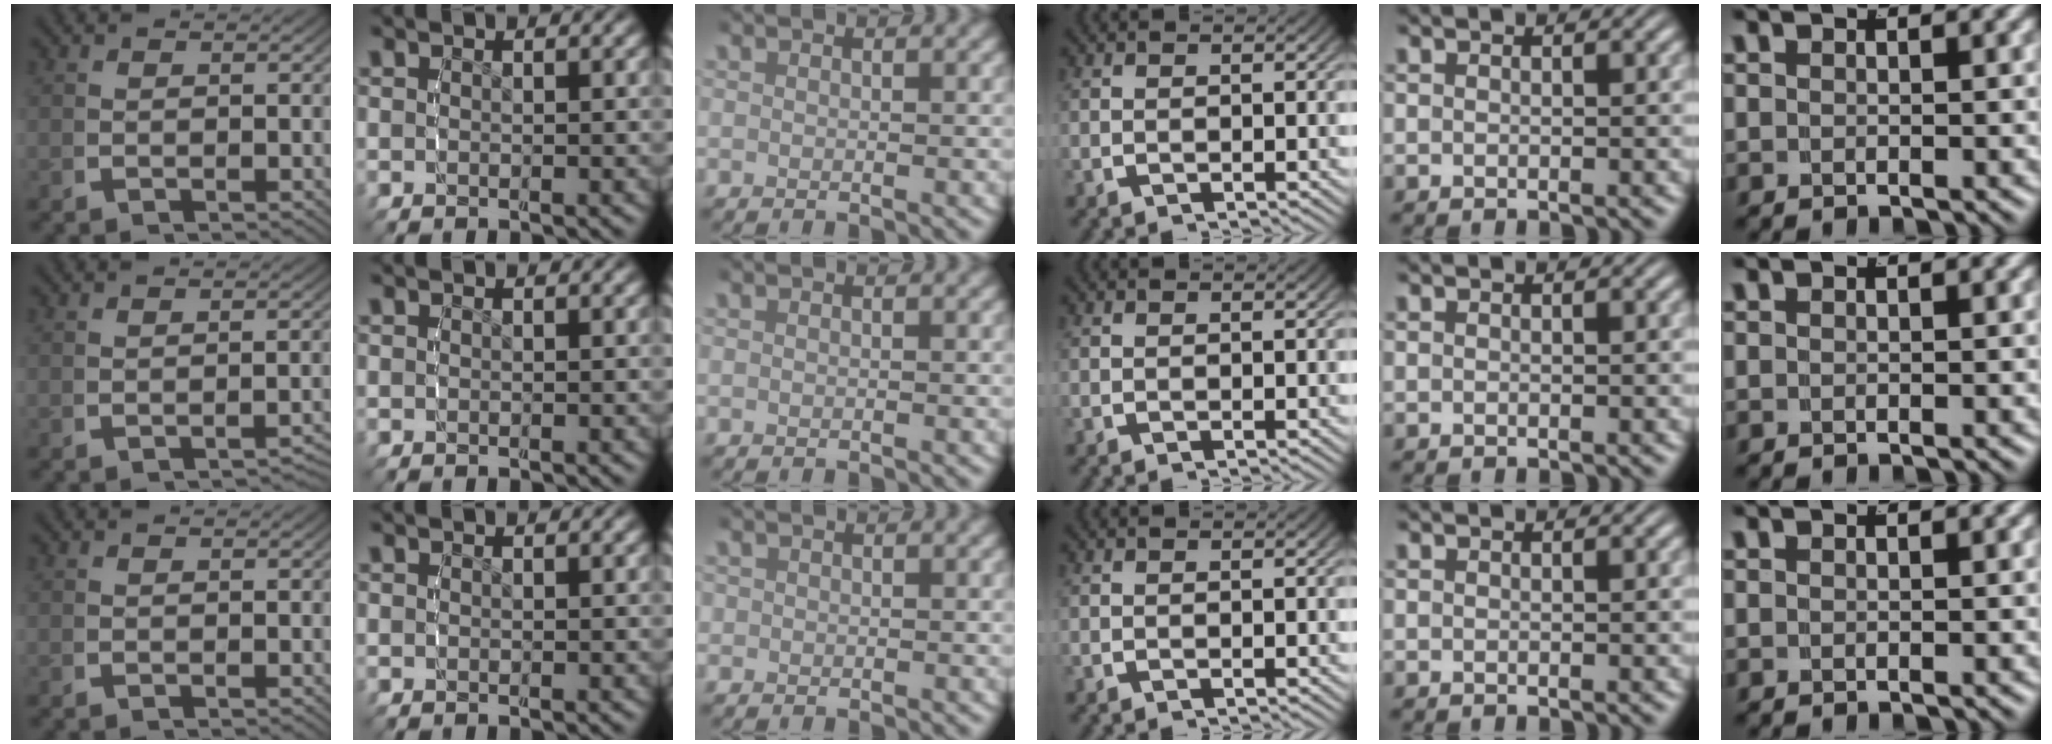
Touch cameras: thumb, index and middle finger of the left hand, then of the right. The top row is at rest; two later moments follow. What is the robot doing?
{"motion": "lift_and_place", "object": "condiment"}